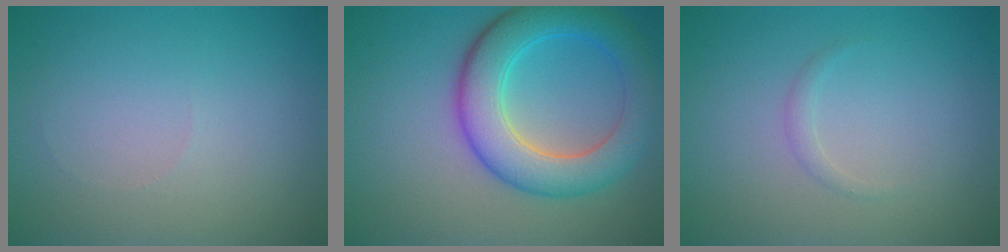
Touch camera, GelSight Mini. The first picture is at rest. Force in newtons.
{"total": 7.3, "press": 7.3, "slide": 0.2}
{"total": 0.8, "press": 0.8, "slide": 0.0}